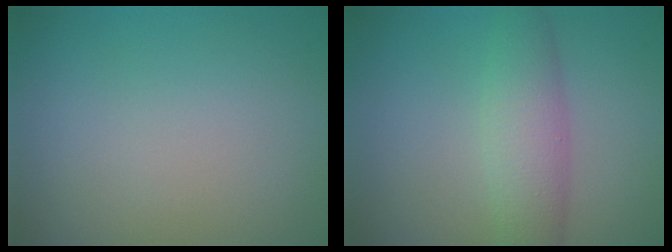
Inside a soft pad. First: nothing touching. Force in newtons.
{"total": 4.2, "press": 4.2, "slide": 0.1}